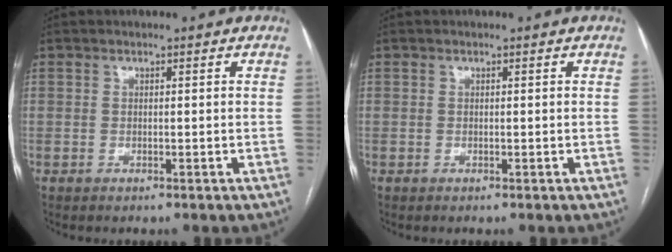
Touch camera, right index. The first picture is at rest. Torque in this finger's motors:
{"motor_torque": [-0.02, 0.16, 0.03, 0.00]}